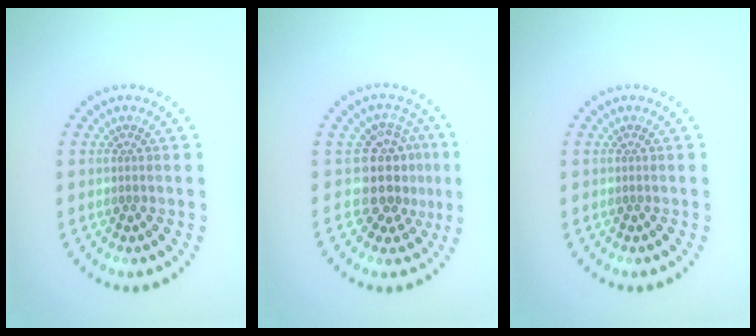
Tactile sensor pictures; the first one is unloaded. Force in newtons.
{"total": 4.3, "press": 3.4, "slide": 2.7}
{"total": 0.0}